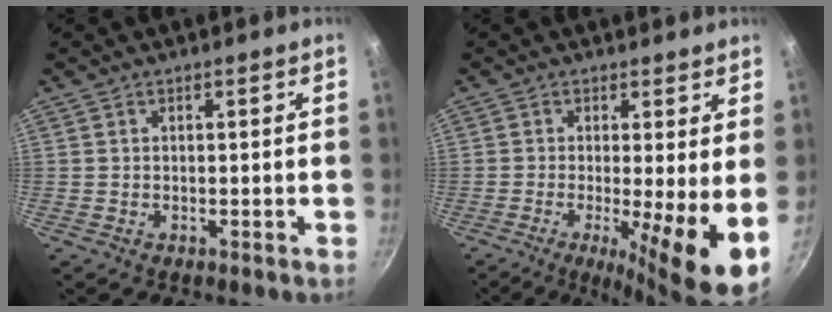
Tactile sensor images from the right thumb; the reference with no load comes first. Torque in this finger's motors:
{"motor_torque": [-0.33, 1.15, 0.08, 0.19, 0.16]}